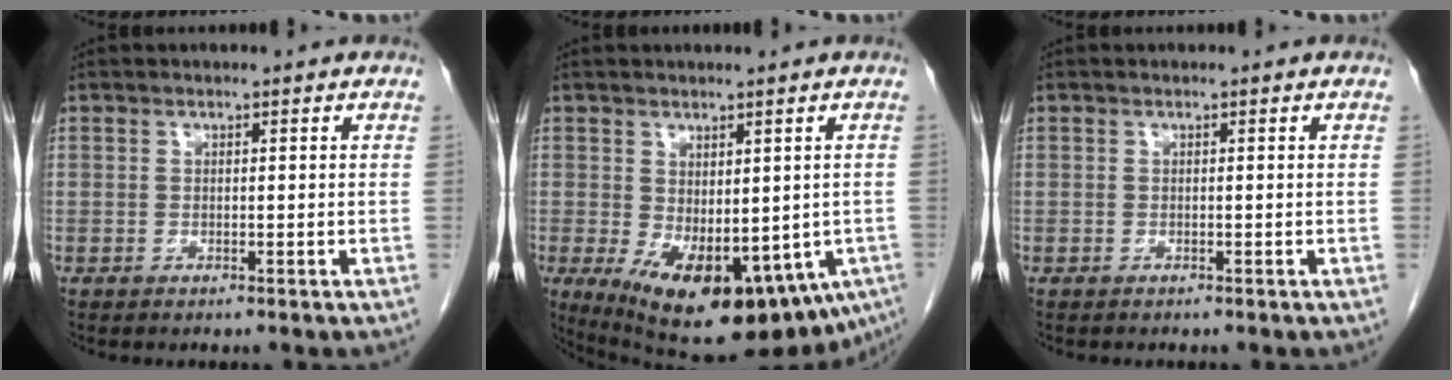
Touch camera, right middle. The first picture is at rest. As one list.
[{"total": 20.5, "force": [-9.8, 9.3, 15.5], "torque": [-0.202, -0.044, -0.110]}, {"total": 0.0}]